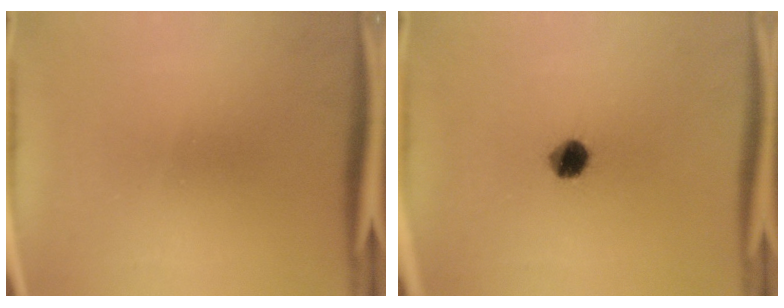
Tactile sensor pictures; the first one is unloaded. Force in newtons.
{"total": 5.3}